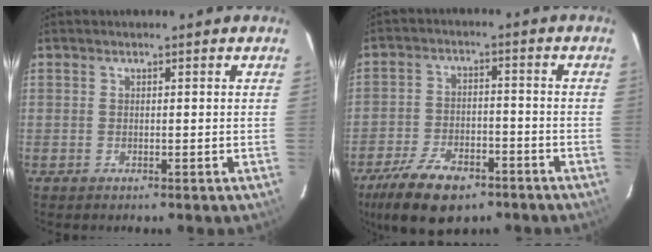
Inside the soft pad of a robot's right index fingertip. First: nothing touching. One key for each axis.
{"total": 13.8, "fx": -9.2, "fy": 6.6, "fz": 7.8, "tx": -0.180, "ty": -0.013, "tz": -0.154}